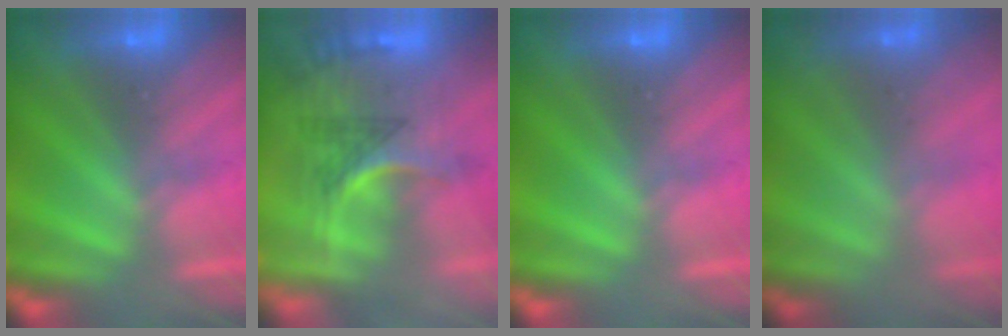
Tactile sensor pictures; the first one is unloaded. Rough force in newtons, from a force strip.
{"total": 2.9}
{"total": 0.0}
{"total": 1.7}